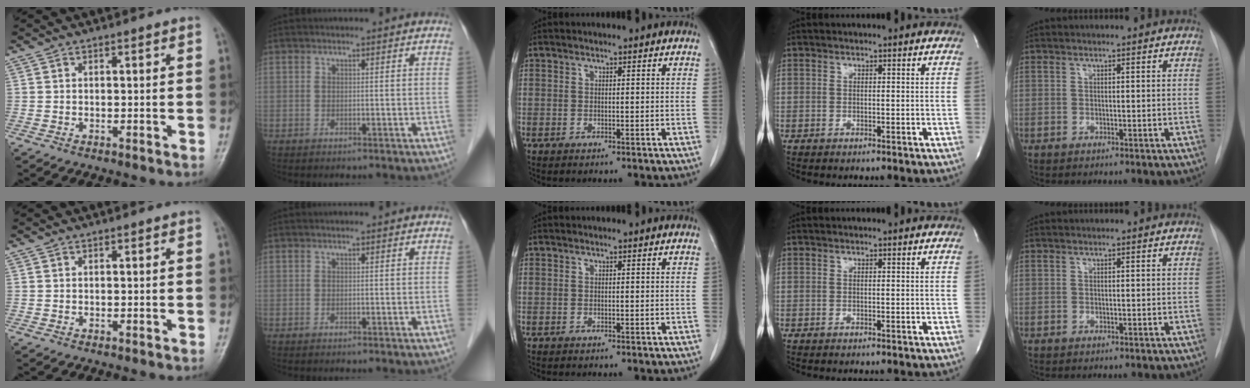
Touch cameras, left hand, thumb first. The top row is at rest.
{}